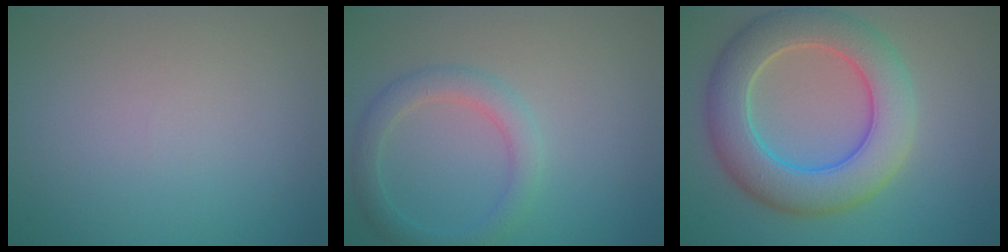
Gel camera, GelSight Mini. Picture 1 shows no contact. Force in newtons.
{"total": 2.8, "press": 2.8, "slide": 0.1}
{"total": 8.2, "press": 8.2, "slide": 0.5}